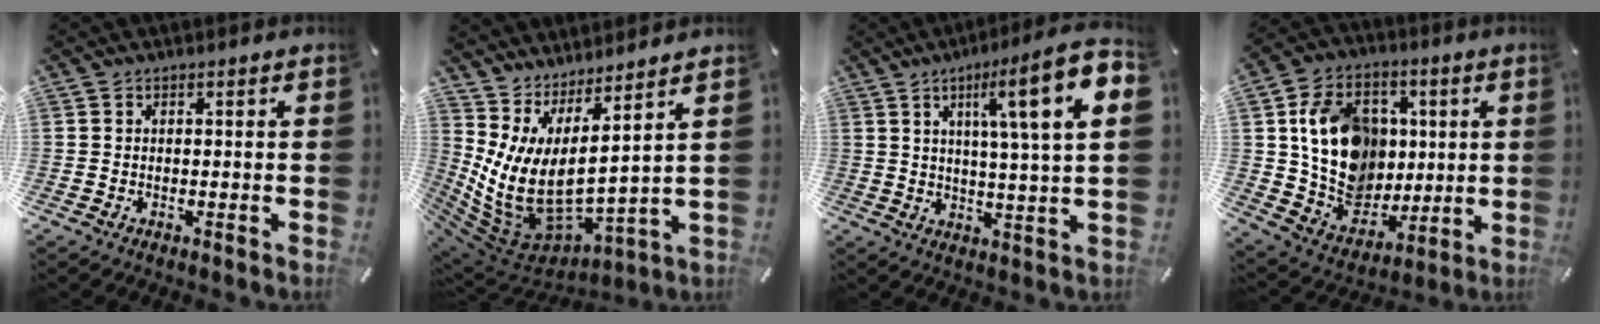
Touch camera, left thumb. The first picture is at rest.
{"total": 9.5, "force": [1.8, 4.9, 7.9], "torque": [-0.198, -0.063, 0.032]}
{"total": 14.6, "force": [5.4, 1.3, 13.5], "torque": [-0.214, -0.020, 0.071]}
{"total": 16.7, "force": [2.8, 14.0, 8.5], "torque": [-0.135, 0.000, 0.069]}